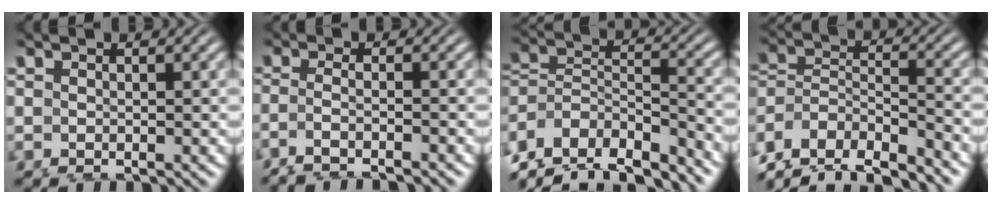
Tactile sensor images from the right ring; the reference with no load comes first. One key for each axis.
{"total": 4.2, "fx": -3.5, "fy": 0.2, "fz": 2.3, "tx": -0.052, "ty": -0.017, "tz": -0.051}
{"total": 13.0, "fx": -8.2, "fy": 8.2, "fz": 5.8, "tx": -0.140, "ty": -0.071, "tz": -0.115}
{"total": 12.4, "fx": -7.9, "fy": 8.5, "fz": 4.5, "tx": -0.126, "ty": -0.067, "tz": -0.123}